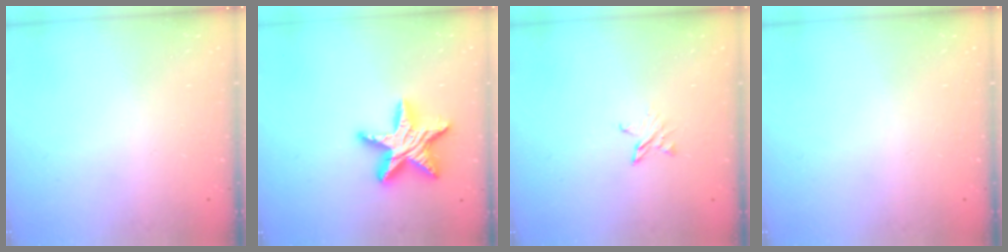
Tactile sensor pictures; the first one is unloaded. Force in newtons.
{"total": 15.5, "press": 15.5, "slide": 0.9}
{"total": 3.7, "press": 3.6, "slide": 0.4}
{"total": 0.0}